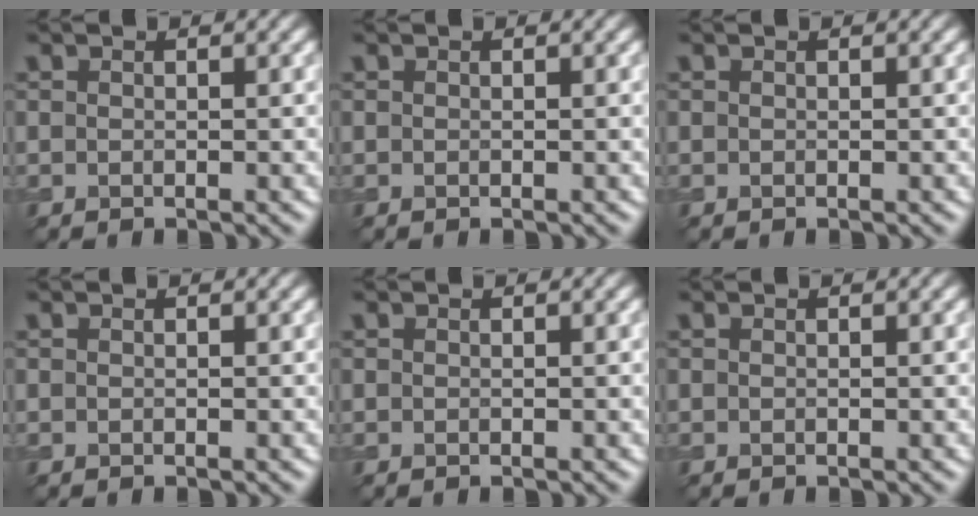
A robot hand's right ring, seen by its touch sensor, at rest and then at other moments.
{"total": 0.0}
{"total": 0.0}
{"total": 0.0}
{"total": 0.0}
{"total": 0.0}